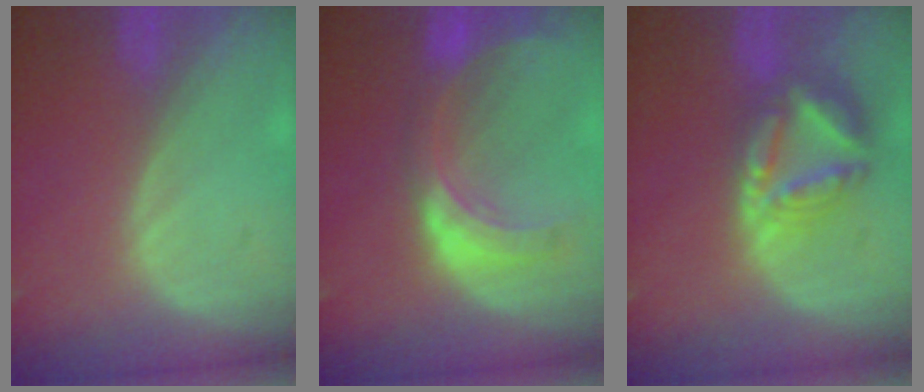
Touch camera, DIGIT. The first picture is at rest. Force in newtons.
{"total": 8.2, "press": 7.2, "slide": 3.8}
{"total": 8.2, "press": 7.1, "slide": 4.0}